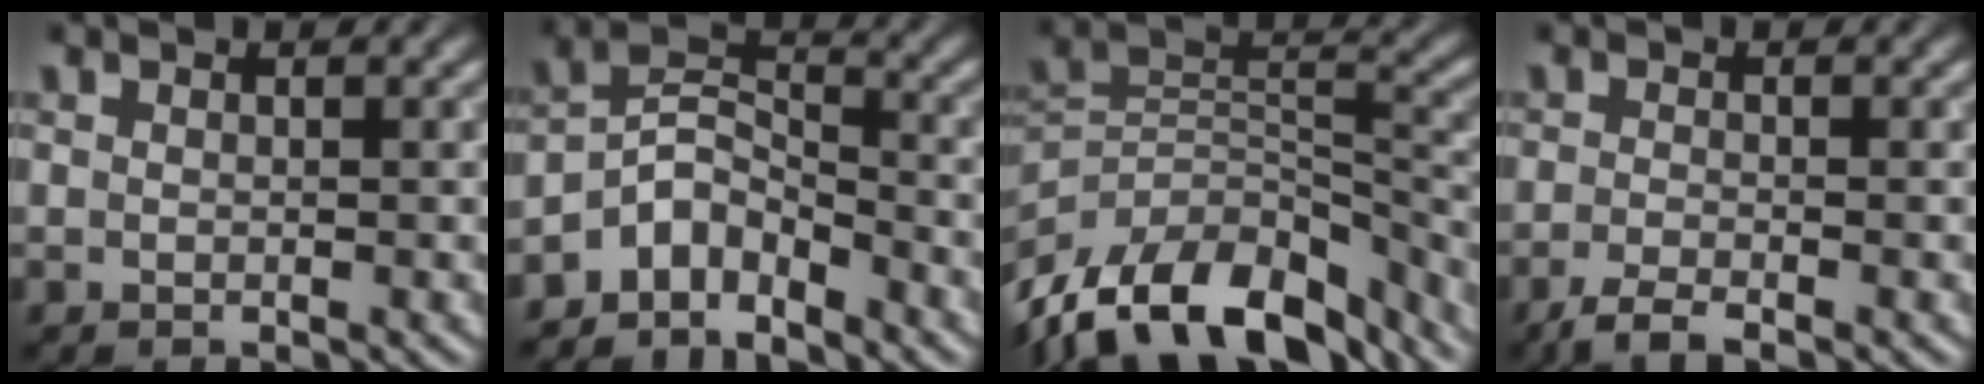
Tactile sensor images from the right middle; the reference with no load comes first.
{"total": 4.8, "force": [-3.9, 2.1, 1.8], "torque": [-0.024, 0.007, -0.084]}
{"total": 14.2, "force": [-10.4, 6.4, 7.1], "torque": [-0.151, 0.018, -0.173]}
{"total": 2.5, "force": [-1.8, 0.4, 1.6], "torque": [-0.030, -0.007, -0.045]}